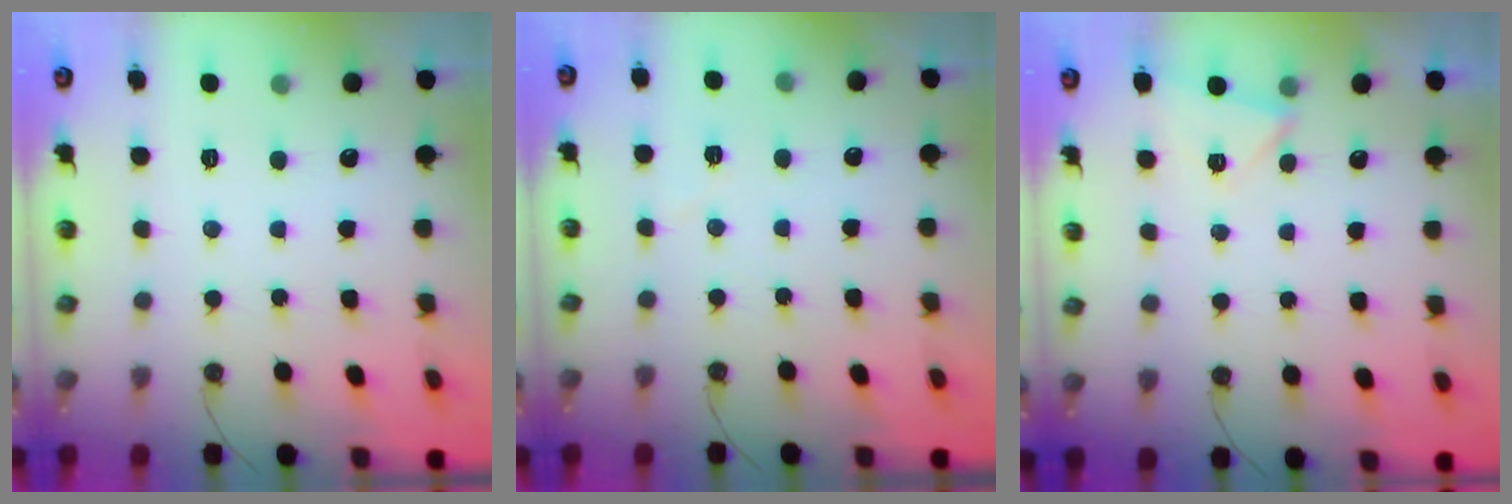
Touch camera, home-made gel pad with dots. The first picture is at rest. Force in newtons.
{"total": 3.5, "press": 3.3, "slide": 1.1}
{"total": 3.8, "press": 2.8, "slide": 2.6}